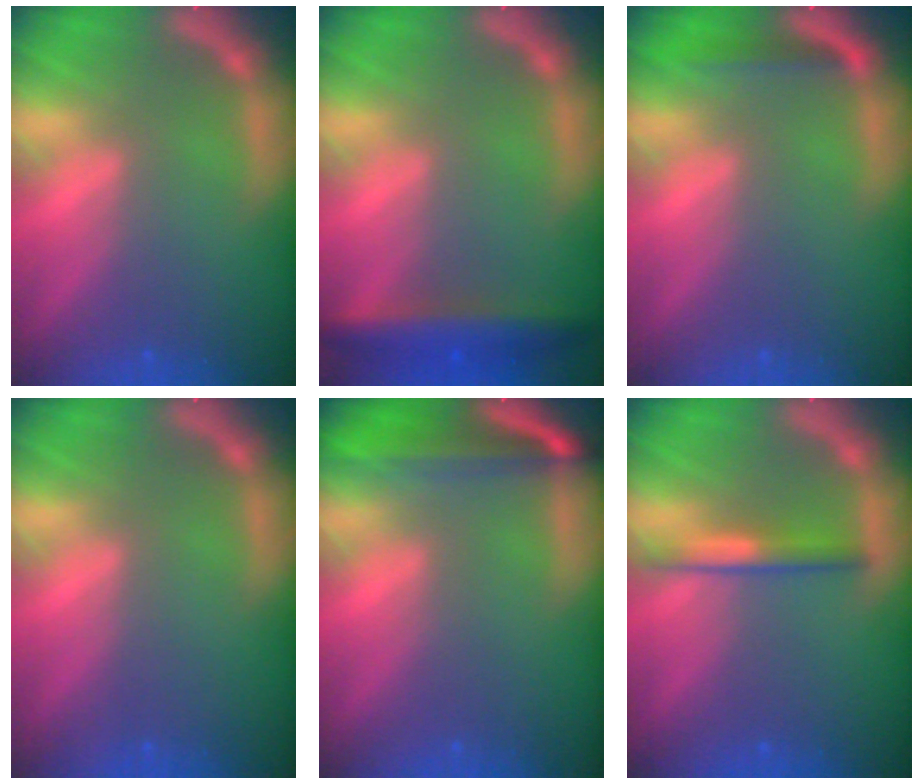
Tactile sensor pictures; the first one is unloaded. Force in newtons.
{"total": 5.0}
{"total": 1.9}
{"total": 0.0}
{"total": 6.0}
{"total": 2.5}